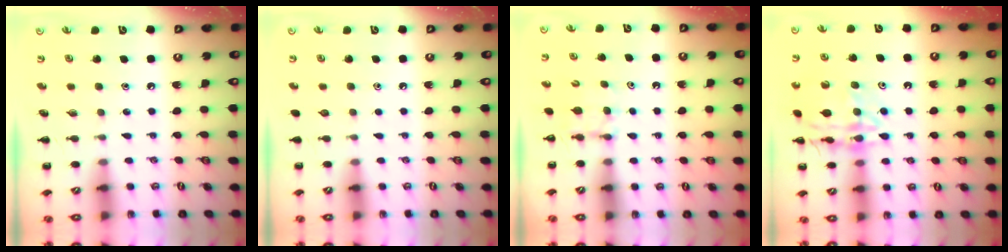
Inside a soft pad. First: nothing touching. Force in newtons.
{"total": 0.0}
{"total": 4.9, "press": 4.7, "slide": 1.4}
{"total": 15.7, "press": 15.6, "slide": 1.6}